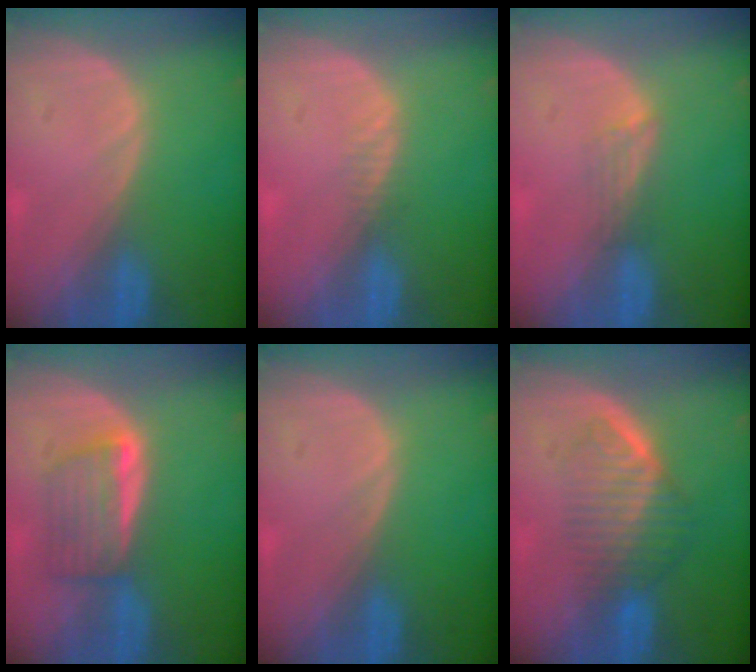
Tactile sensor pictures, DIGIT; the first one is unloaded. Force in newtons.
{"total": 1.2, "press": 0.9, "slide": 0.8}
{"total": 2.0, "press": 1.6, "slide": 1.3}
{"total": 5.6, "press": 5.3, "slide": 1.7}
{"total": 0.0}
{"total": 6.5, "press": 5.9, "slide": 2.9}